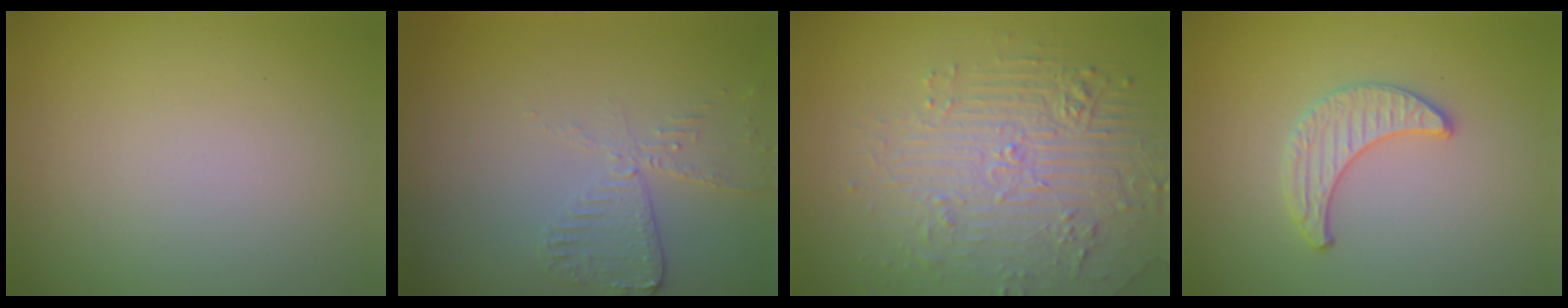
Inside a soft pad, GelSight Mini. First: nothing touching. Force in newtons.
{"total": 2.5, "press": 2.3, "slide": 1.0}
{"total": 4.5, "press": 4.1, "slide": 1.8}
{"total": 1.5, "press": 1.5, "slide": 0.1}